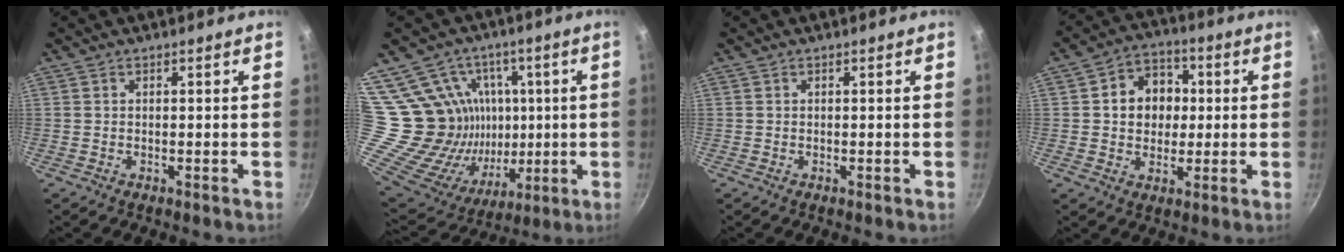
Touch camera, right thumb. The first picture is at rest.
{"total": 20.9, "force": [6.1, 17.7, 9.3], "torque": [-0.139, -0.024, 0.121]}
{"total": 0.0}
{"total": 10.4, "force": [1.3, 8.6, 5.7], "torque": [-0.048, 0.011, 0.012]}